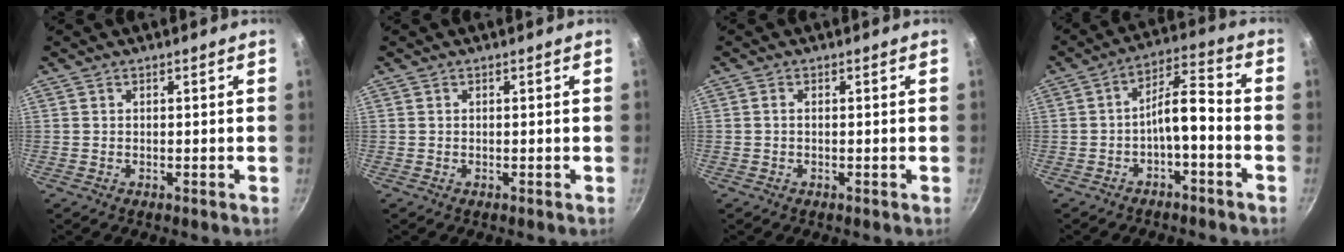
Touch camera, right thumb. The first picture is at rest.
{"total": 0.0}
{"total": 0.8, "force": [-0.1, 0.1, 0.8], "torque": [-0.022, 0.004, -0.002]}
{"total": 7.6, "force": [-2.9, 2.5, 6.5], "torque": [-0.116, 0.051, -0.047]}